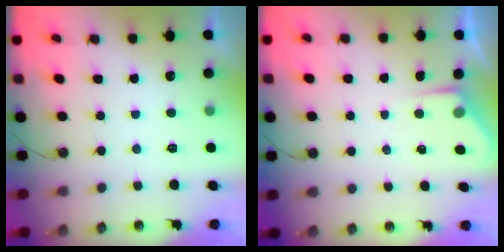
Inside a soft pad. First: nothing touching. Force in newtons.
{"total": 2.8, "press": 2.8, "slide": 0.4}